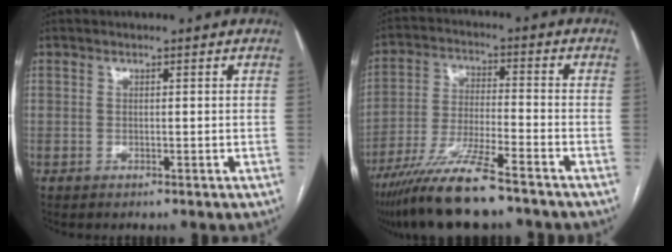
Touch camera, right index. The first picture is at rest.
{"total": 12.5, "force": [-9.6, 0.9, 7.9], "torque": [-0.152, -0.030, -0.171]}